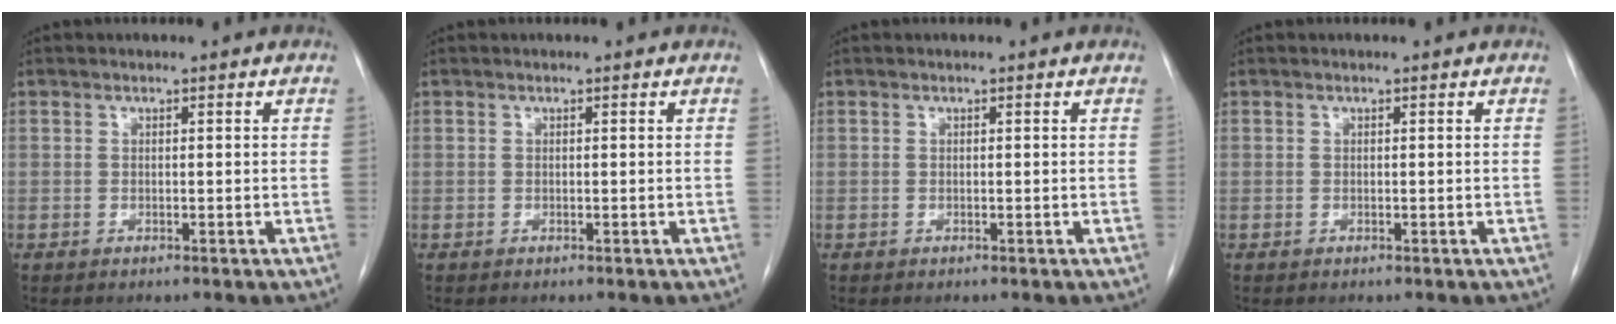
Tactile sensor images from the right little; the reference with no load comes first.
{"total": 0.0}
{"total": 0.0}
{"total": 0.0}